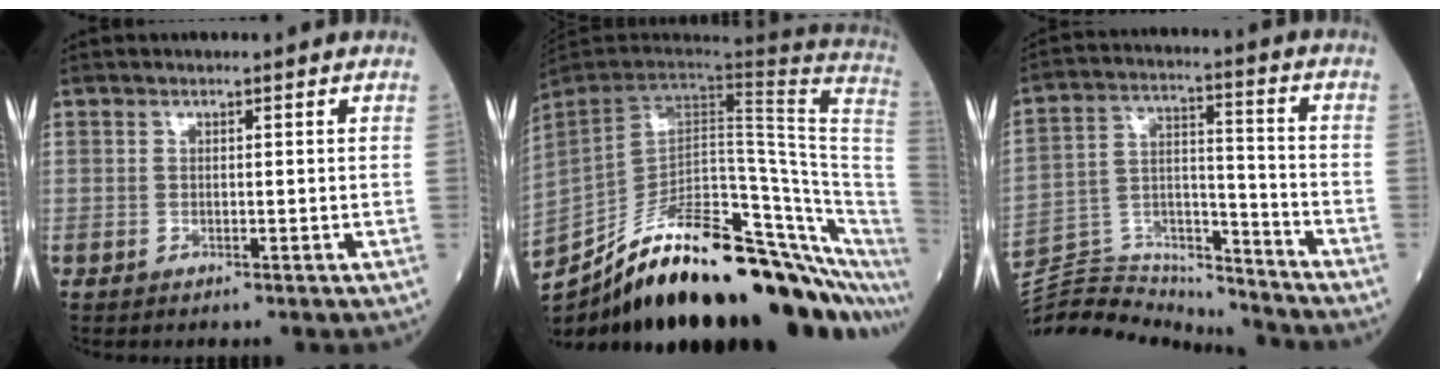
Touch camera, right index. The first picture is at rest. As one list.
[{"total": 37.8, "force": [-23.6, 11.4, 27.2], "torque": [-0.388, -0.026, -0.351]}, {"total": 19.0, "force": [-18.6, 2.6, 2.4], "torque": [-0.059, 0.043, -0.300]}]